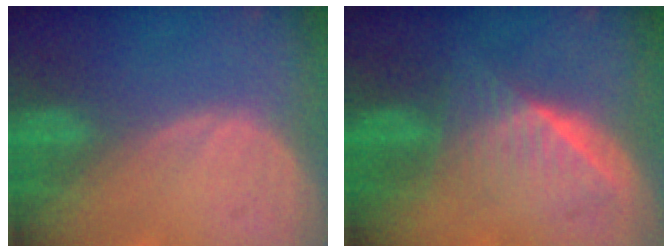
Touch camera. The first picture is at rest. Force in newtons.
{"total": 6.5, "press": 5.9, "slide": 2.6}